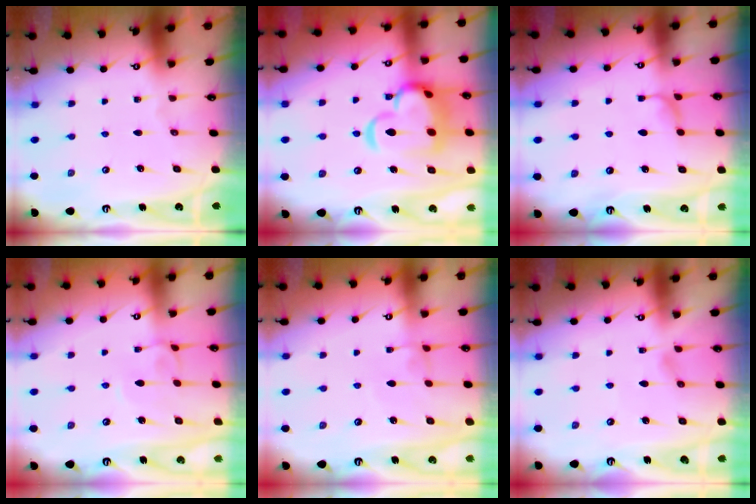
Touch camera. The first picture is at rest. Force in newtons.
{"total": 11.4, "press": 11.2, "slide": 1.9}
{"total": 2.3, "press": 2.3, "slide": 0.4}
{"total": 1.7, "press": 1.7, "slide": 0.4}
{"total": 1.7, "press": 1.7, "slide": 0.3}
{"total": 0.0}